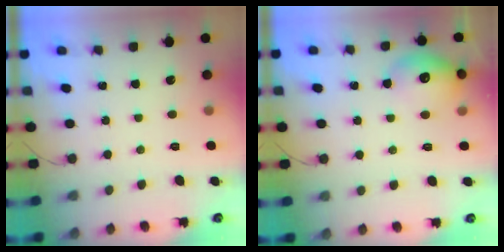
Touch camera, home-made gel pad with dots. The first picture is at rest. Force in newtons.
{"total": 13.5, "press": 13.4, "slide": 1.1}